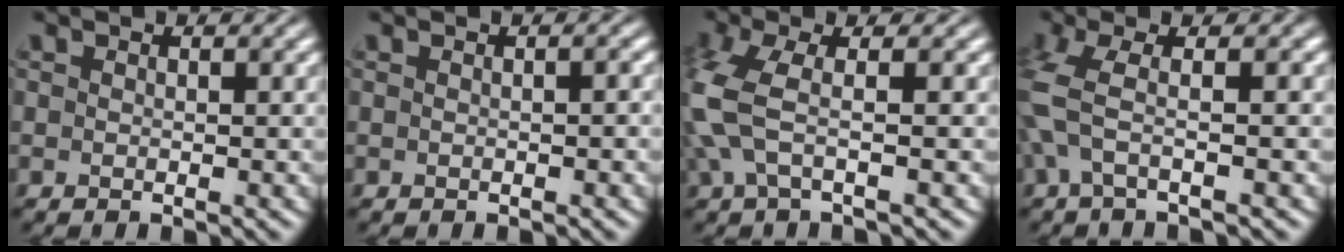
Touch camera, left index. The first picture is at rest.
{"total": 1.0, "force": [0.0, 0.1, 1.0], "torque": [-0.012, 0.002, -0.001]}
{"total": 4.6, "force": [-0.2, 1.5, 4.3], "torque": [-0.121, 0.000, -0.008]}
{"total": 3.9, "force": [-0.3, 0.7, 3.9], "torque": [-0.094, 0.002, -0.013]}